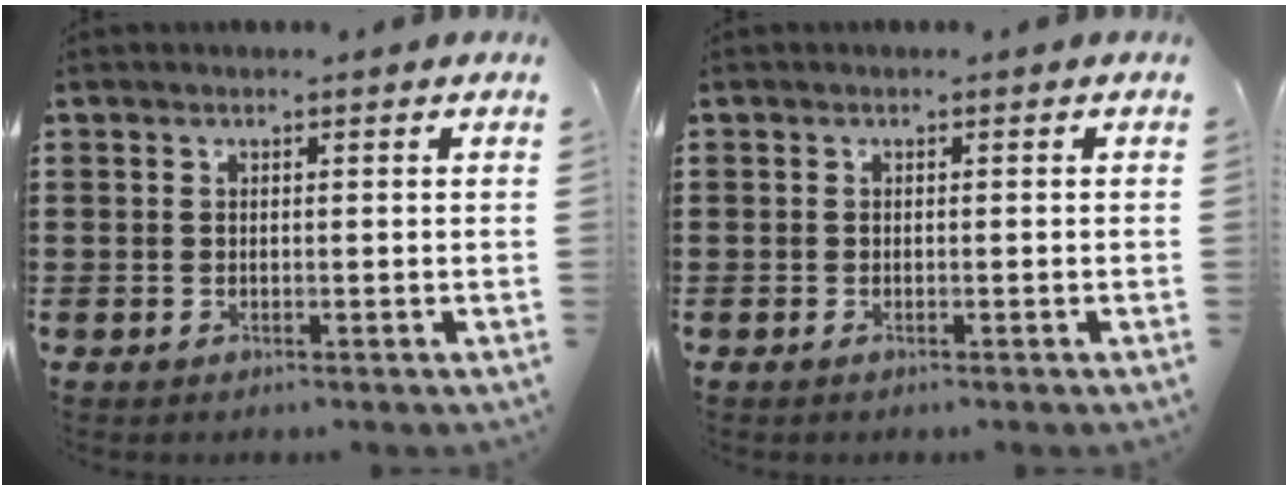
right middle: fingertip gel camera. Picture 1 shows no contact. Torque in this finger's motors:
{"motor_torque": [-0.11, 0.04, -0.01, -0.01]}